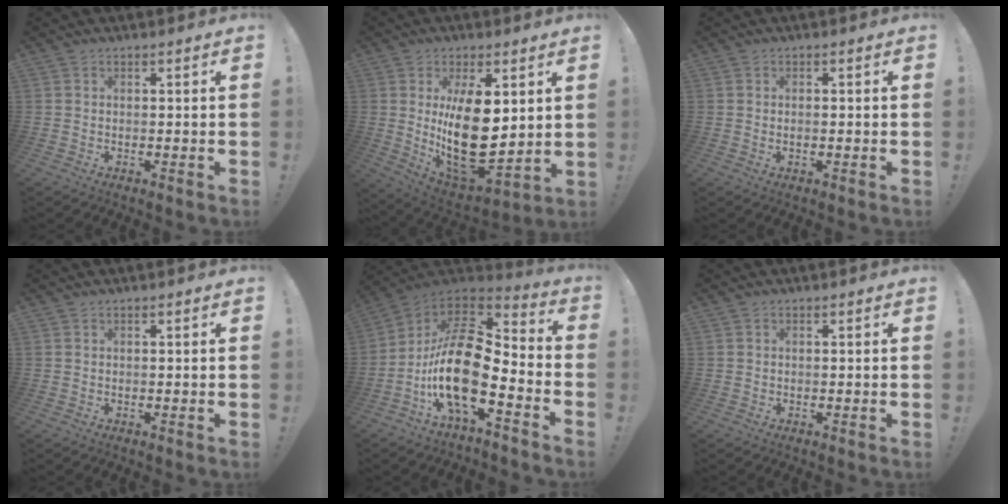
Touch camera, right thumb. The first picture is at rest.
{"total": 19.6, "force": [3.3, 10.3, 16.3], "torque": [-0.279, -0.048, 0.071]}
{"total": 0.8, "force": [0.2, 0.1, 0.8], "torque": [-0.006, -0.003, 0.001]}
{"total": 0.0}
{"total": 20.3, "force": [-4.9, 8.3, 17.8], "torque": [-0.365, 0.020, -0.085]}
{"total": 0.0}